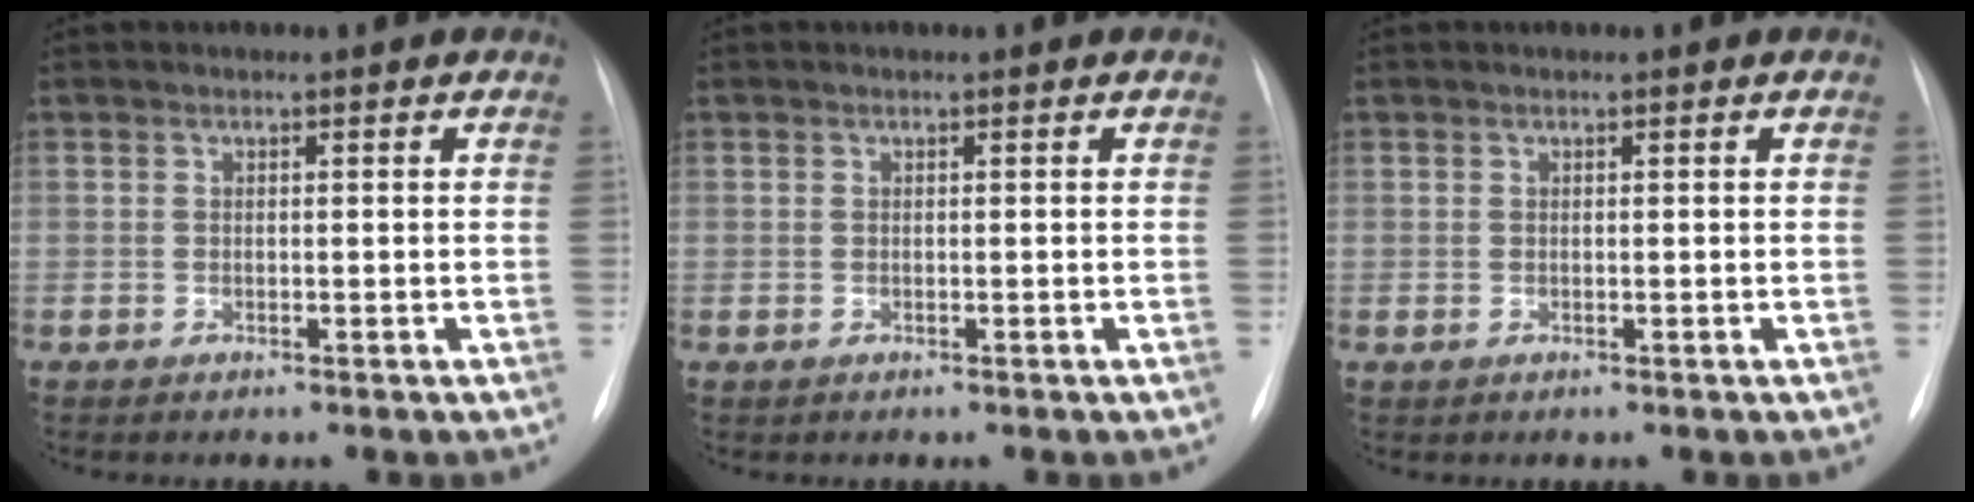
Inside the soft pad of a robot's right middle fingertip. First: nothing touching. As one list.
[{"total": 0.0}, {"total": 0.0}]